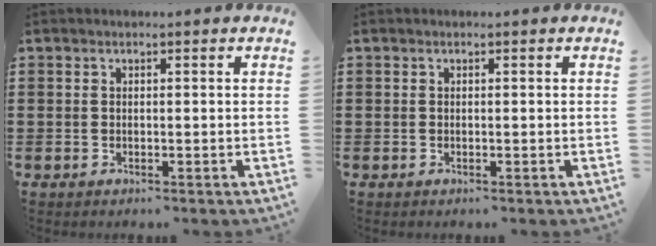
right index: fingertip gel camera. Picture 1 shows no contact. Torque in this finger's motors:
{"motor_torque": [0.73, 1.41, 0.00, 0.00]}